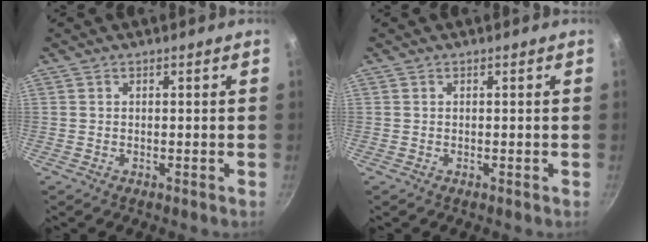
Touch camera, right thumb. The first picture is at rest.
{"total": 0.0}